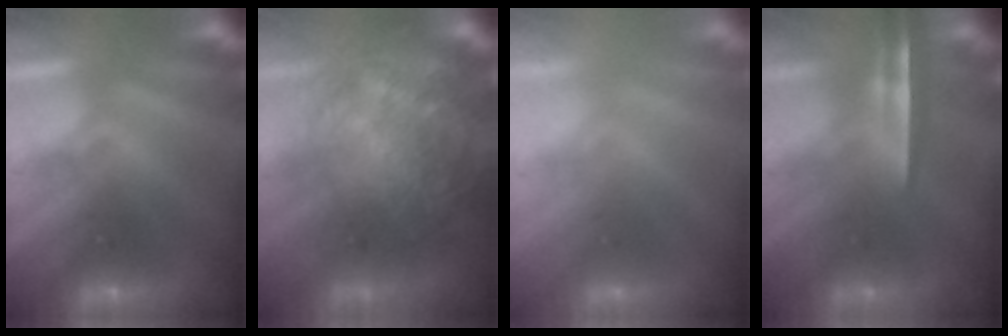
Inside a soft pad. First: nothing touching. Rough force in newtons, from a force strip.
{"total": 8.9}
{"total": 2.9}
{"total": 4.5}